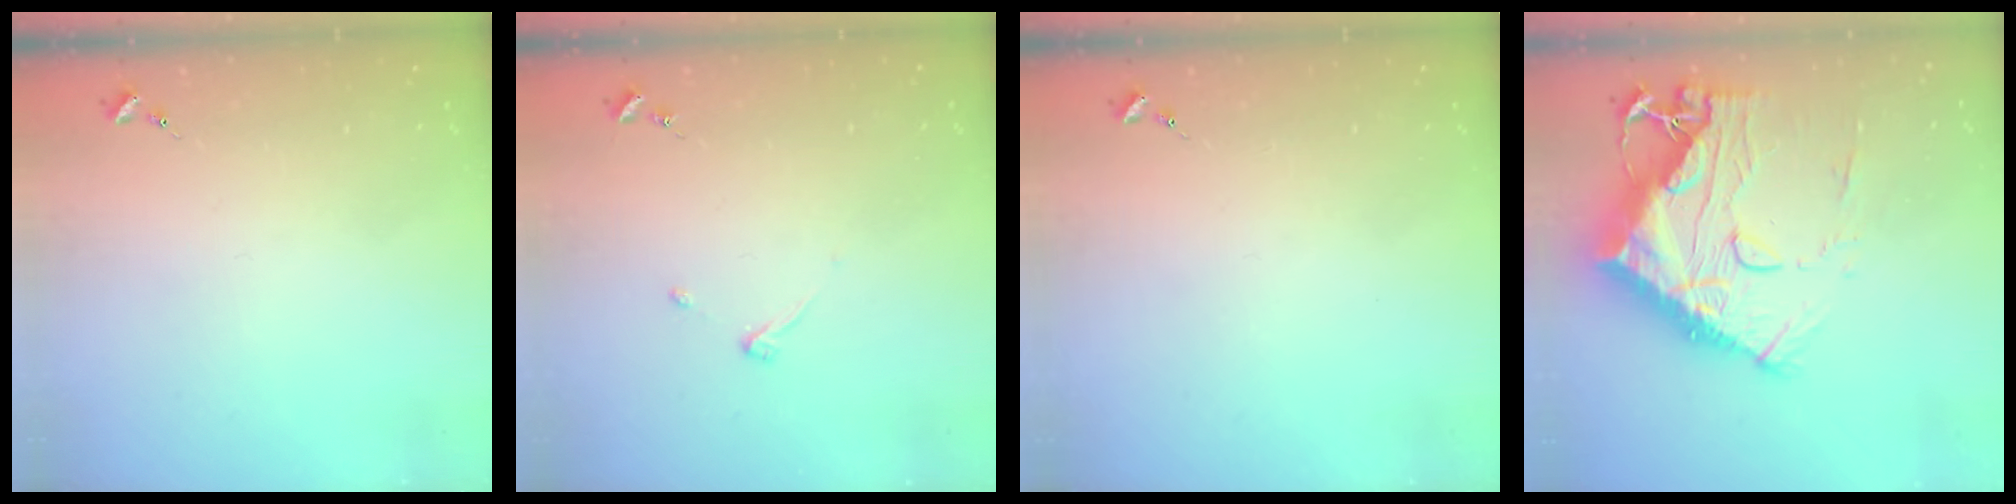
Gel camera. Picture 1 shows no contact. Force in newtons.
{"total": 3.2, "press": 3.2, "slide": 0.5}
{"total": 0.0}
{"total": 23.2, "press": 23.1, "slide": 2.2}